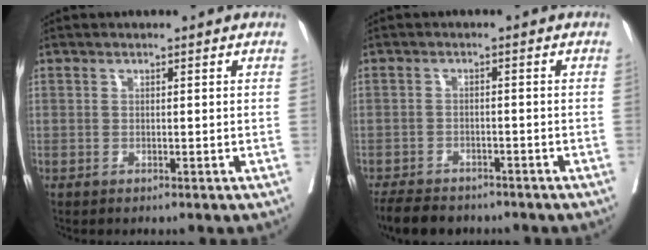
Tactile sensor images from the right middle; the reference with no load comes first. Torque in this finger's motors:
{"motor_torque": [0.08, -0.09, 0.05, 0.01]}